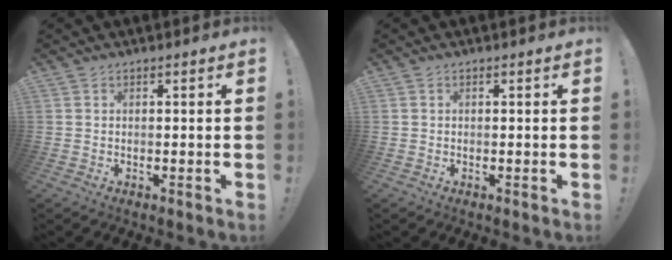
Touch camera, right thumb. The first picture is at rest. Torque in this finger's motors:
{"motor_torque": [-0.21, -0.08, 0.04, -0.17, -0.02]}